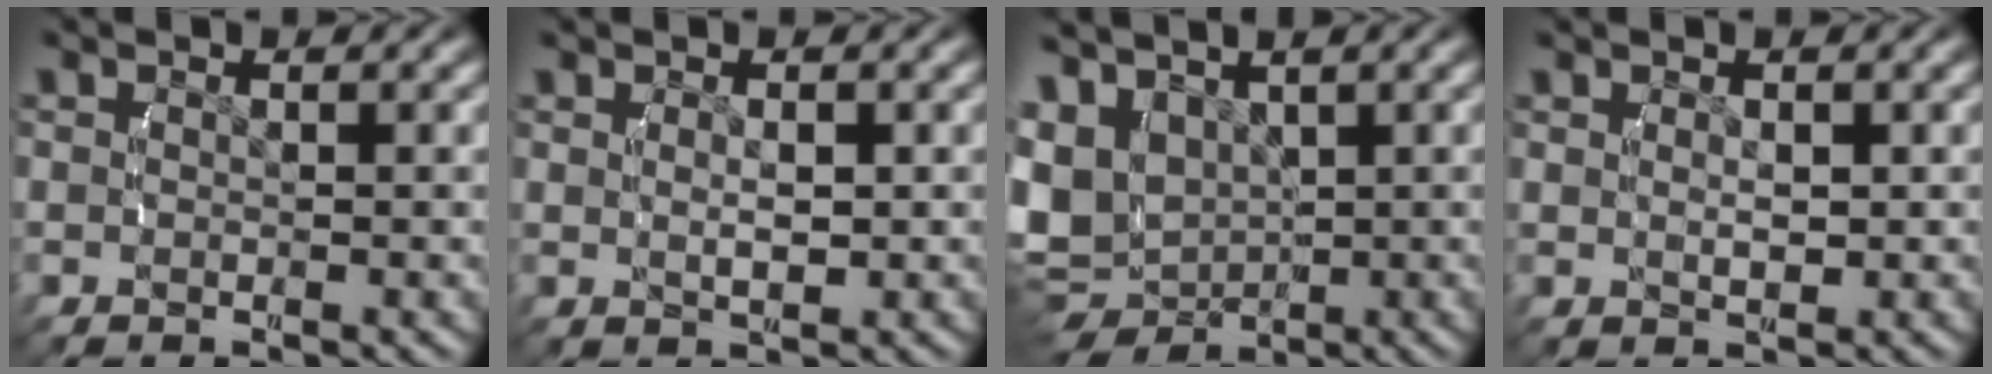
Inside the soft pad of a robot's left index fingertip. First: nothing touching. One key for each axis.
{"total": 1.6, "fx": 0.5, "fy": 0.4, "fz": 1.4, "tx": -0.022, "ty": -0.003, "tz": 0.015}
{"total": 7.3, "fx": 0.2, "fy": 6.4, "fz": 3.4, "tx": -0.104, "ty": -0.046, "tz": 0.024}
{"total": 1.2, "fx": 0.5, "fy": 0.3, "fz": 1.0, "tx": -0.015, "ty": -0.004, "tz": 0.015}